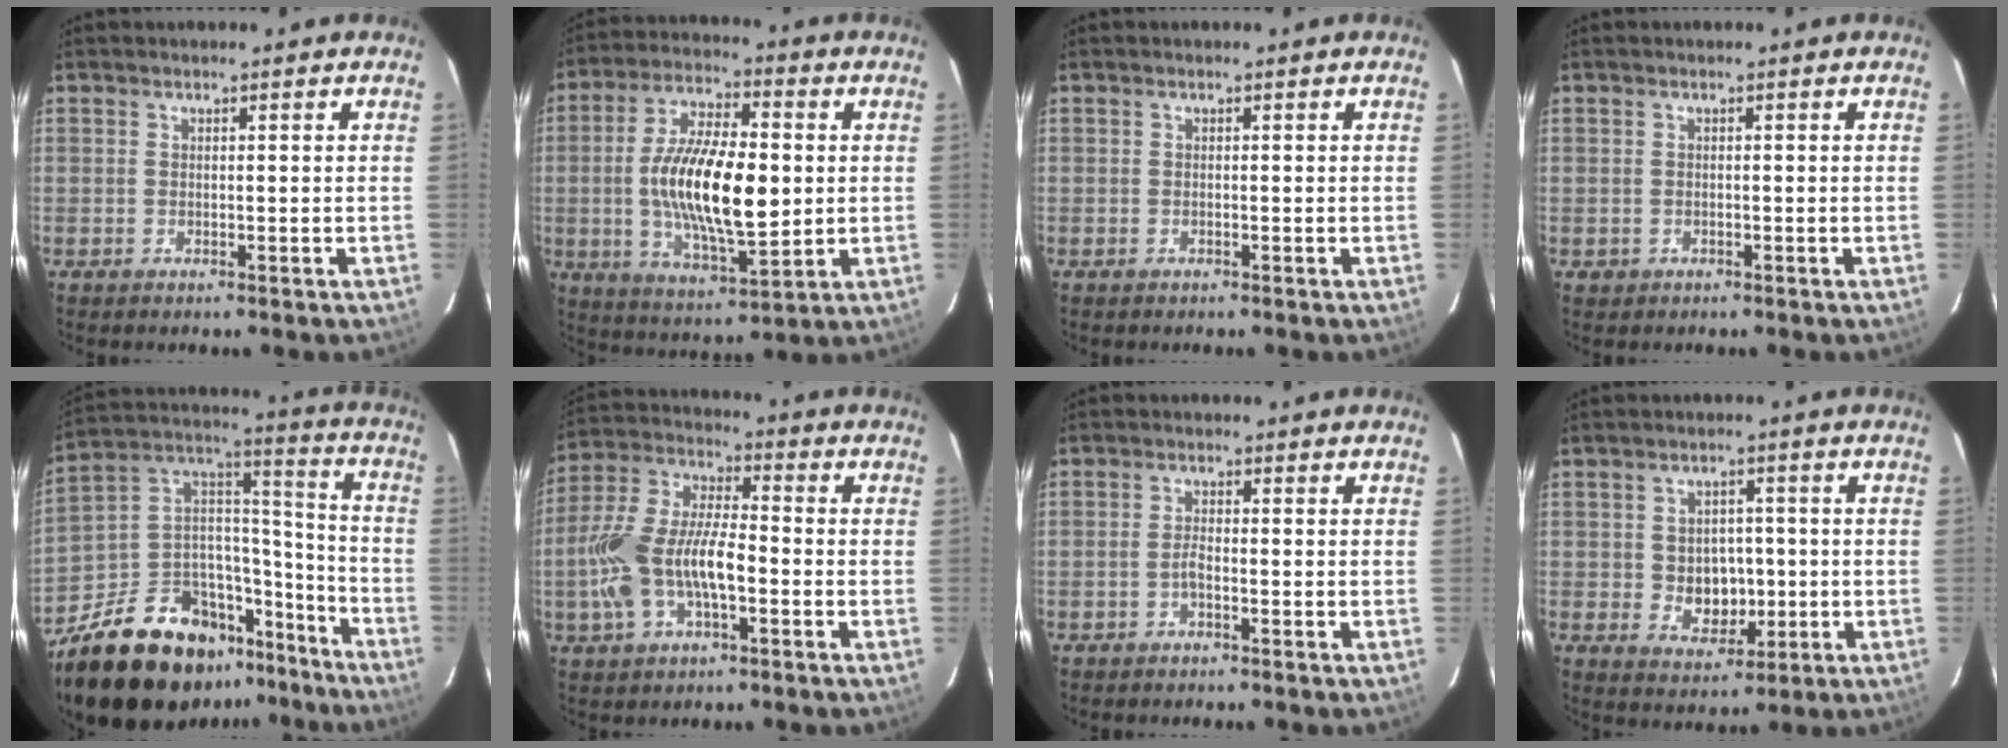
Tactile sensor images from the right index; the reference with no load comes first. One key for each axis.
{"total": 17.6, "fx": -0.1, "fy": 6.7, "fz": 16.3, "tx": -0.308, "ty": -0.001, "tz": 0.000}
{"total": 0.0}
{"total": 1.2, "fx": -0.5, "fy": 1.1, "fz": 0.1, "tx": -0.002, "ty": 0.001, "tz": -0.005}
{"total": 26.1, "fx": -18.0, "fy": 13.9, "fz": 12.9, "tx": -0.251, "ty": 0.061, "tz": -0.265}
{"total": 14.2, "fx": -3.9, "fy": 6.2, "fz": 12.2, "tx": -0.259, "ty": 0.007, "tz": -0.073}
{"total": 1.4, "fx": -0.9, "fy": 0.2, "fz": 1.1, "tx": -0.026, "ty": 0.006, "tz": -0.020}
{"total": 6.3, "fx": -0.8, "fy": 5.3, "fz": 3.4, "tx": -0.067, "ty": 0.006, "tz": 0.005}